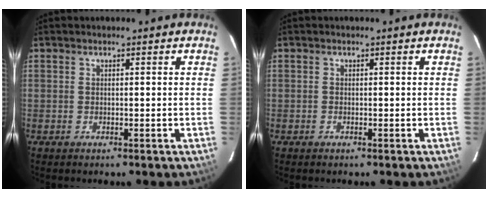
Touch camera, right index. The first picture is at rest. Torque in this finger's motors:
{"motor_torque": [0.05, -0.07, 0.02, 0.01]}